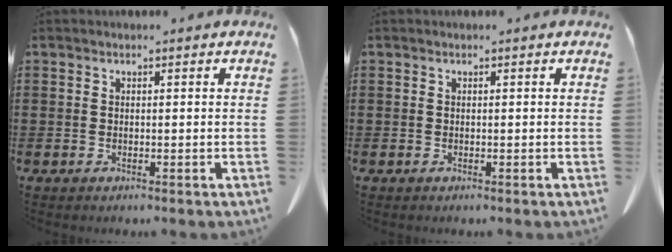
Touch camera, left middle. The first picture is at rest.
{"total": 0.0}